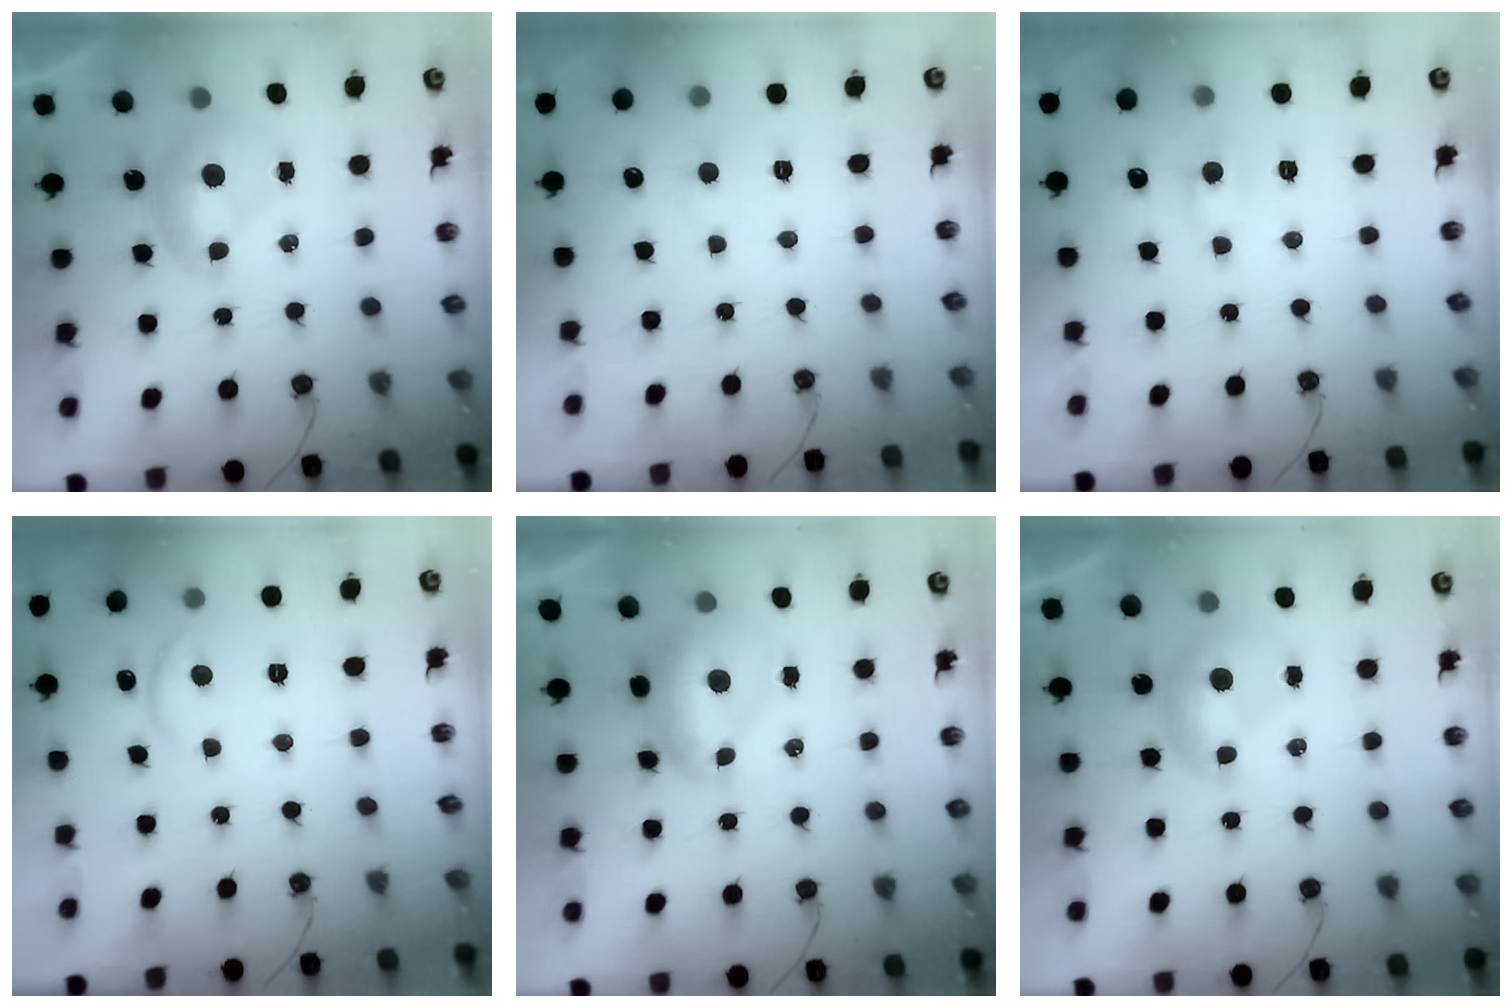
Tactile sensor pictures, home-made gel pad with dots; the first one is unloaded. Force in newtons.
{"total": 1.7, "press": 1.6, "slide": 0.5}
{"total": 1.2, "press": 0.9, "slide": 0.7}
{"total": 2.8, "press": 2.7, "slide": 0.4}
{"total": 1.7, "press": 1.5, "slide": 0.6}
{"total": 0.0}